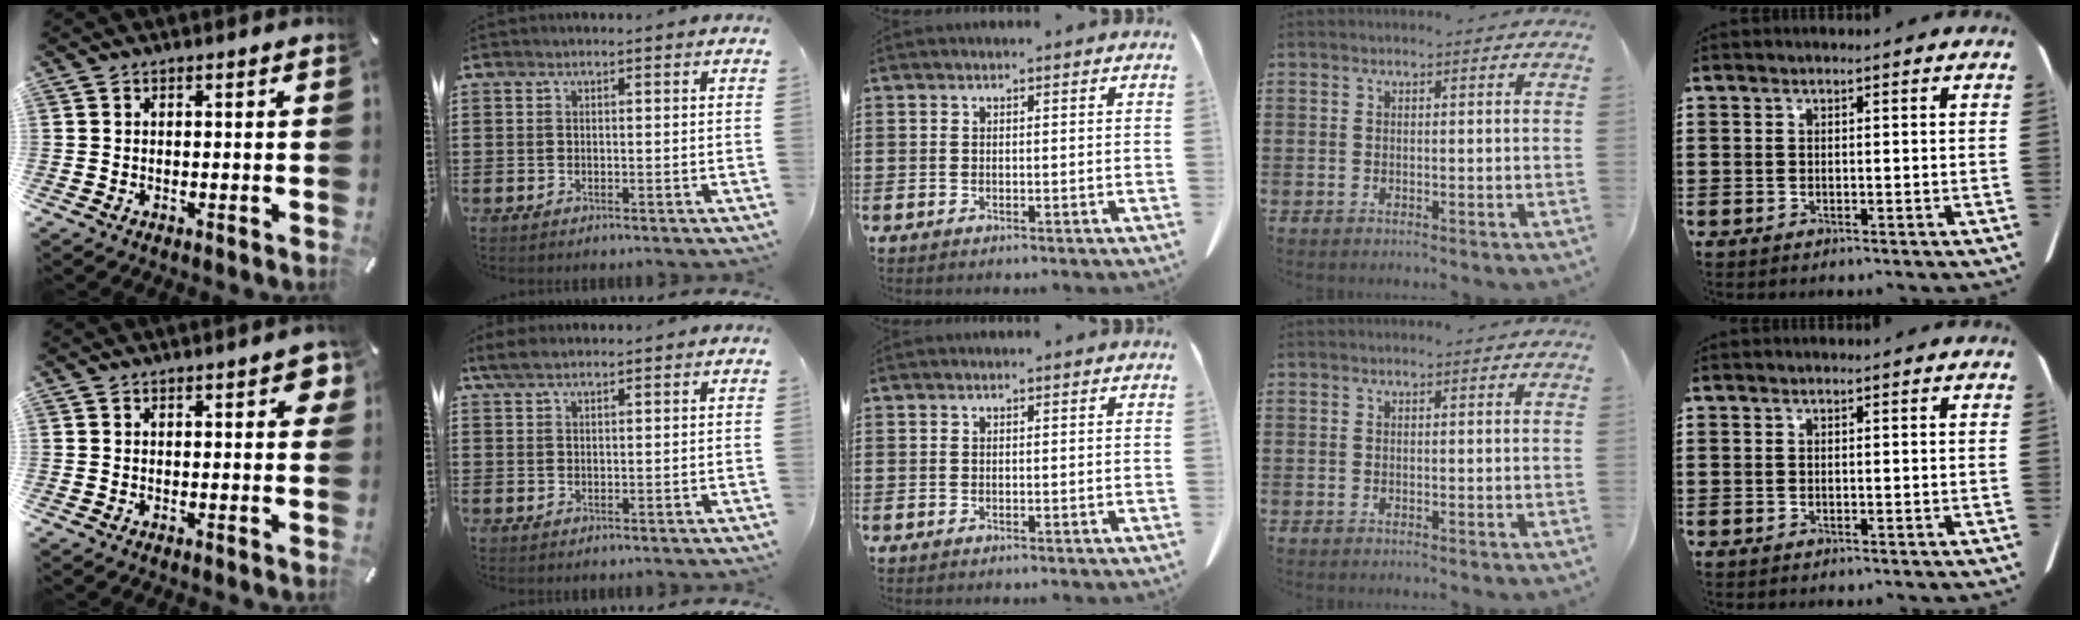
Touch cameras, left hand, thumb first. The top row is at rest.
{"thumb": {"total": 3.8, "force": [1.3, 1.6, 3.2], "torque": [-0.040, -0.001, 0.017]}, "index": {"total": 2.5, "force": [1.9, 0.7, 1.5], "torque": [-0.033, 0.003, 0.036]}}